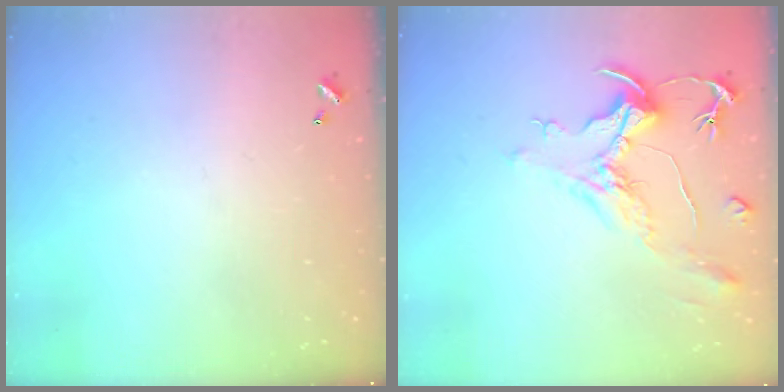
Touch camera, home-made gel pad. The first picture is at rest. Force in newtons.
{"total": 2.2, "press": 1.7, "slide": 1.3}